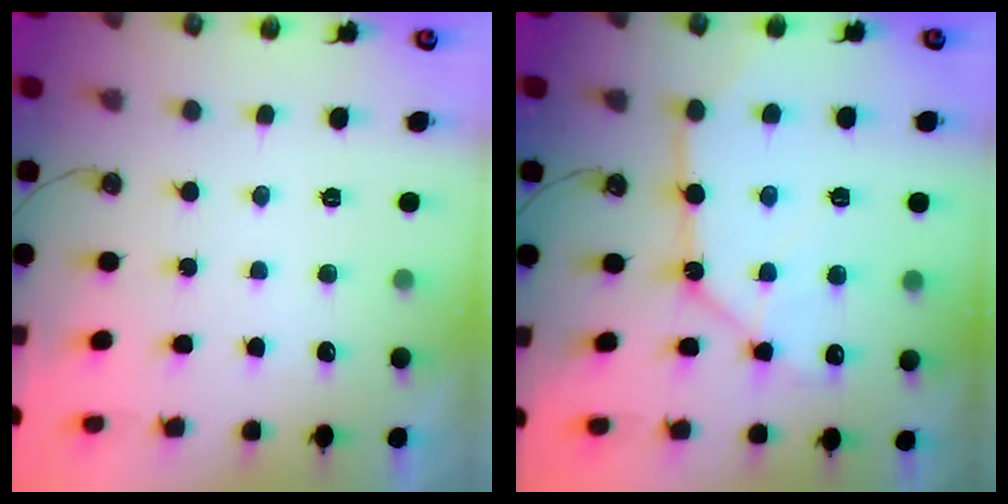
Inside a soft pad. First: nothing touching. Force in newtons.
{"total": 12.3, "press": 12.2, "slide": 1.3}